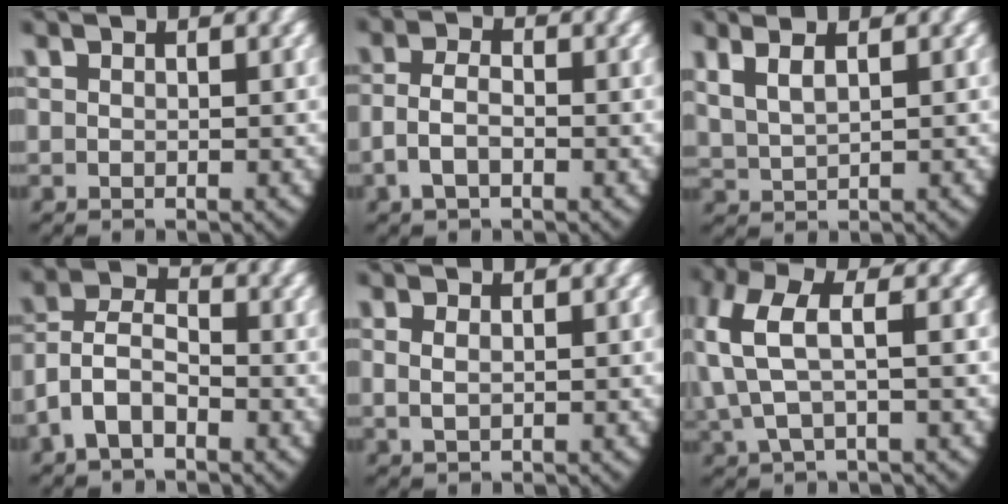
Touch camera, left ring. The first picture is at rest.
{"total": 3.5, "force": [-1.0, 2.5, 2.2], "torque": [-0.062, -0.018, -0.012]}
{"total": 3.5, "force": [1.9, 1.9, 2.1], "torque": [-0.051, 0.006, 0.040]}
{"total": 7.2, "force": [-1.2, 6.1, 3.6], "torque": [-0.094, -0.023, -0.026]}
{"total": 0.8, "force": [0.1, 0.3, 0.8], "torque": [-0.025, -0.010, 0.011]}
{"total": 6.6, "force": [1.3, 4.2, 4.9], "torque": [-0.123, 0.007, 0.019]}